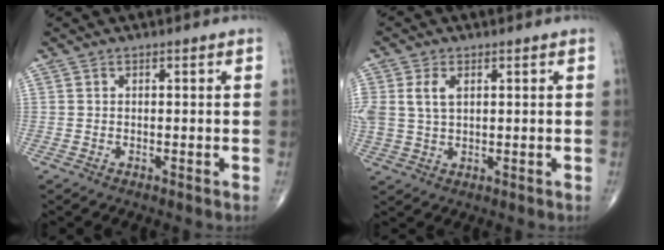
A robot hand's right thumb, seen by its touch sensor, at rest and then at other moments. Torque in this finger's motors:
{"motor_torque": [0.12, 0.10, 0.58, 0.29, 0.08]}